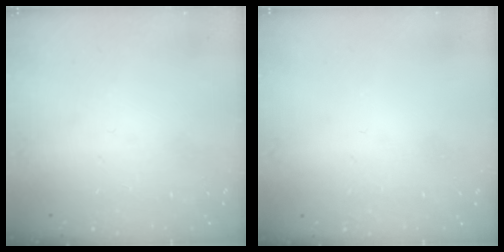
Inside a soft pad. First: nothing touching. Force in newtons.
{"total": 1.6, "press": 1.6, "slide": 0.1}